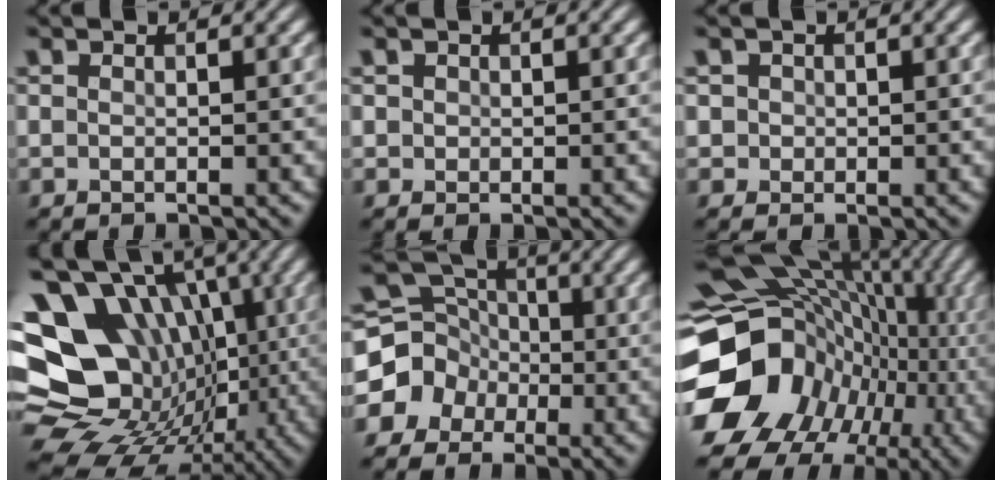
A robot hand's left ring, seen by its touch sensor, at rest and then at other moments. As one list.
[{"total": 0.7, "force": [0.2, 0.7, 0.1], "torque": [0.004, -0.003, 0.005]}, {"total": 1.2, "force": [0.3, 1.1, 0.1], "torque": [0.008, -0.002, 0.007]}, {"total": 19.2, "force": [1.1, 15.7, 11.0], "torque": [-0.202, 0.007, 0.017]}, {"total": 5.7, "force": [-1.8, 5.2, 1.6], "torque": [-0.015, 0.006, -0.056]}, {"total": 17.3, "force": [-3.1, 14.7, 8.6], "torque": [-0.175, -0.013, -0.048]}]